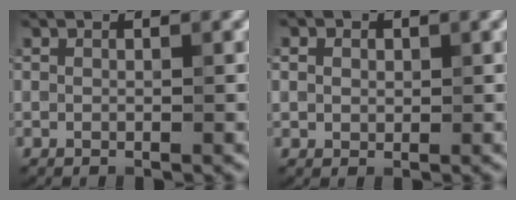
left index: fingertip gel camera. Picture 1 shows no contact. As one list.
[{"total": 1.5, "force": [0.5, 1.2, 0.6], "torque": [-0.005, 0.006, 0.001]}]